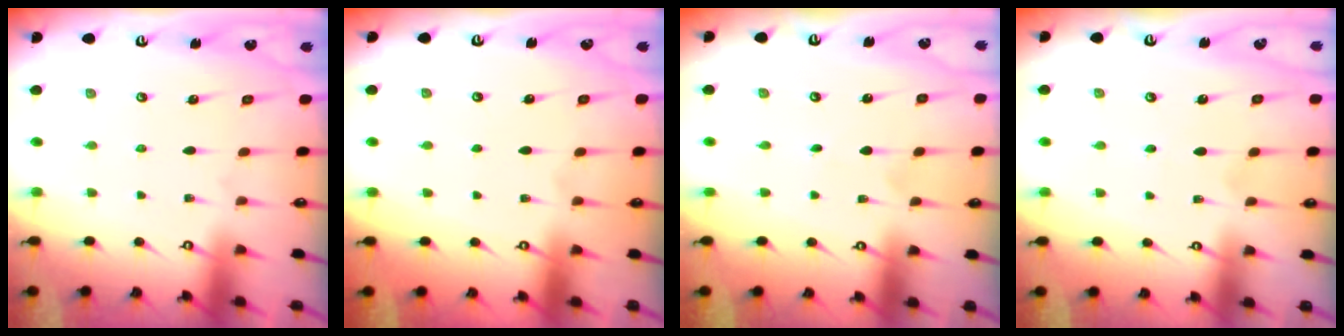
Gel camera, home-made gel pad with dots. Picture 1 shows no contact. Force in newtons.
{"total": 0.0}
{"total": 0.0}
{"total": 2.7, "press": 2.7, "slide": 0.3}